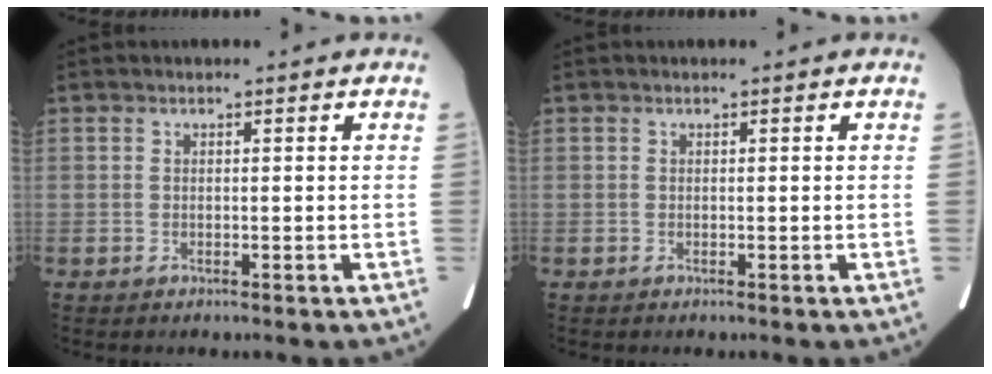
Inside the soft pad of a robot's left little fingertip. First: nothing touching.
{"total": 0.0}